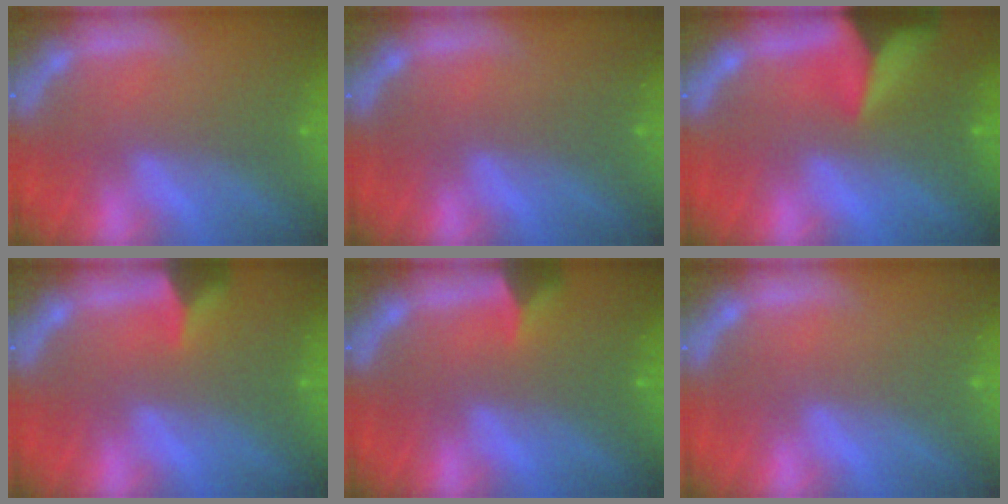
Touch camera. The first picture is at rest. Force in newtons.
{"total": 0.0}
{"total": 9.4}
{"total": 2.9}
{"total": 2.4}
{"total": 0.0}